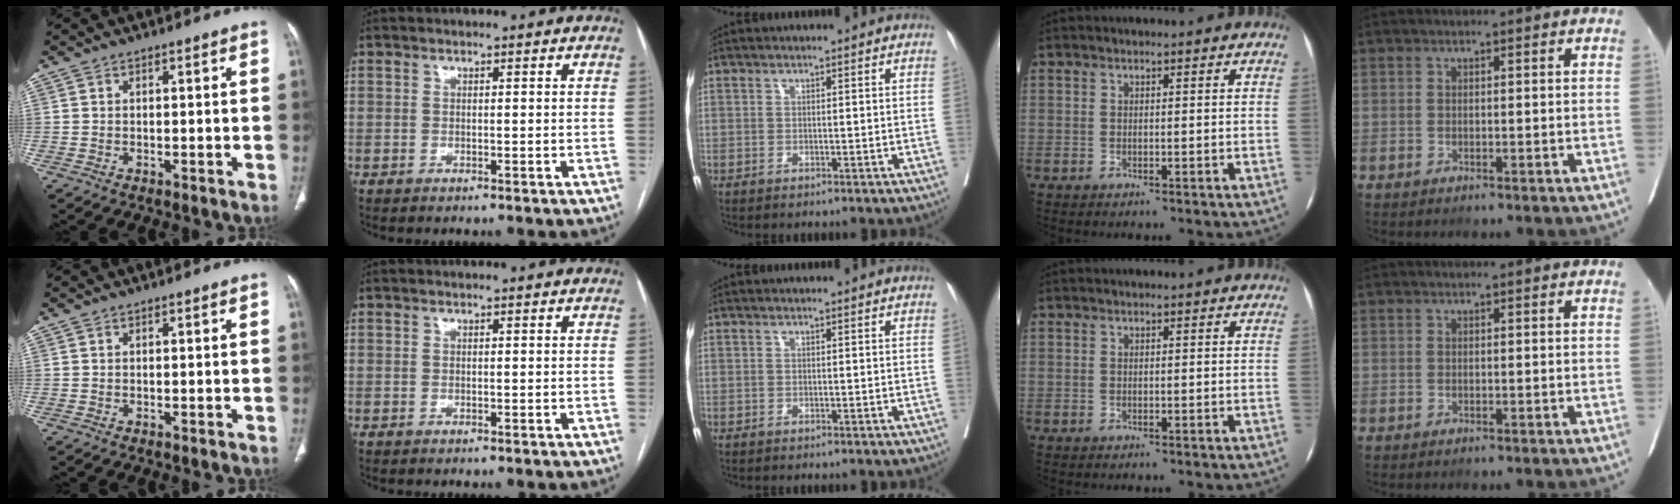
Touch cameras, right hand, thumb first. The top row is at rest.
{}